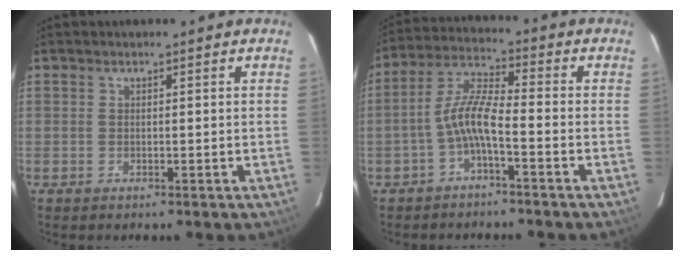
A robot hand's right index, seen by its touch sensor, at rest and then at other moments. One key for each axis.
{"total": 7.8, "fx": -2.9, "fy": 0.9, "fz": 7.1, "tx": -0.167, "ty": 0.018, "tz": -0.058}